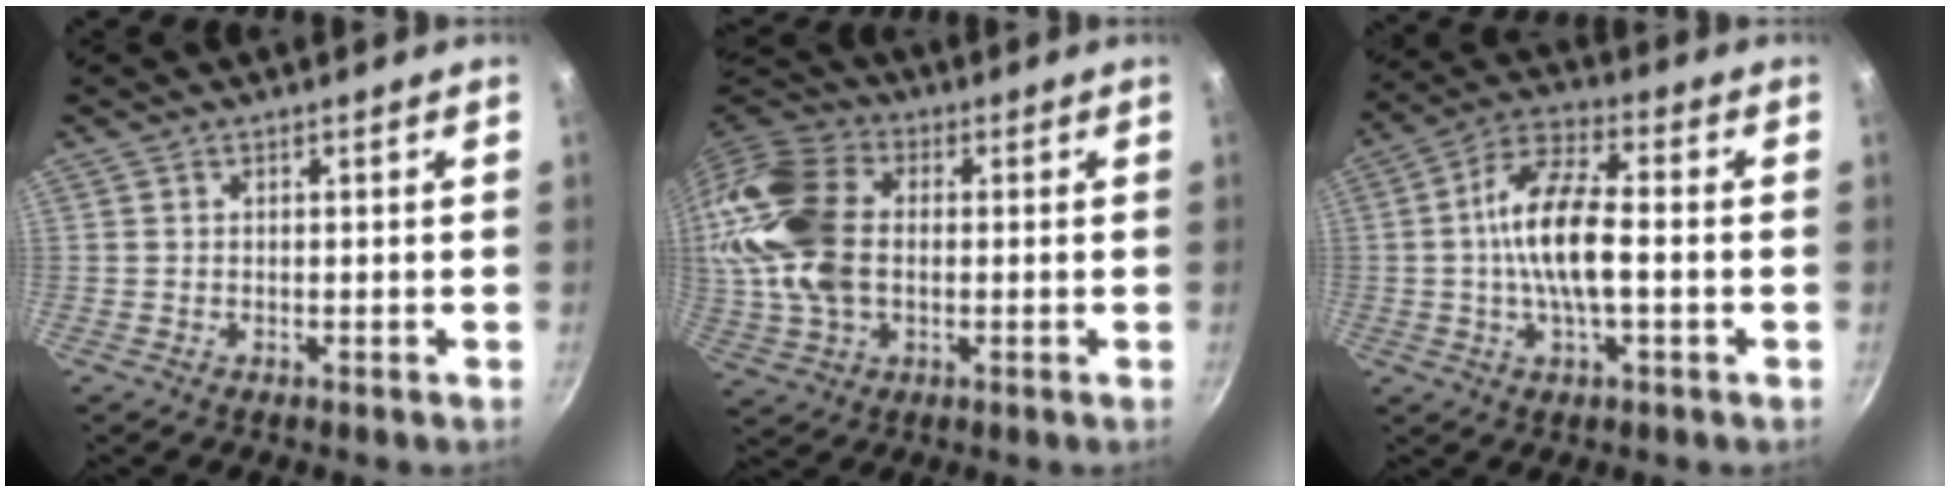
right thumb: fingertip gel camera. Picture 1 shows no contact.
{"total": 17.5, "force": [0.7, 12.0, 12.7], "torque": [-0.243, 0.019, 0.007]}
{"total": 12.7, "force": [-0.9, 5.2, 11.6], "torque": [-0.212, 0.030, -0.028]}